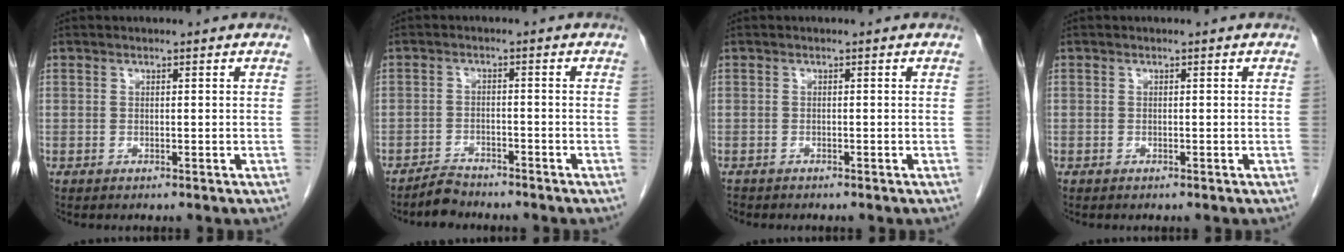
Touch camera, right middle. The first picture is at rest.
{"total": 2.9, "force": [-2.8, 0.7, 0.1], "torque": [-0.005, -0.005, -0.049]}
{"total": 1.4, "force": [-1.2, 0.5, 0.3], "torque": [-0.011, -0.002, -0.019]}
{"total": 0.0}